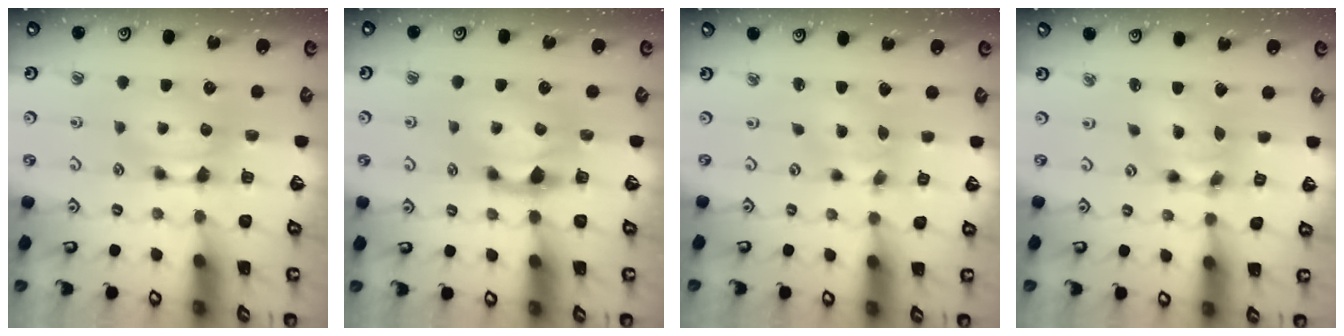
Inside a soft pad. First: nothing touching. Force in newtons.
{"total": 2.0, "press": 1.8, "slide": 1.0}
{"total": 1.8, "press": 1.3, "slide": 1.2}
{"total": 5.2, "press": 4.9, "slide": 1.8}